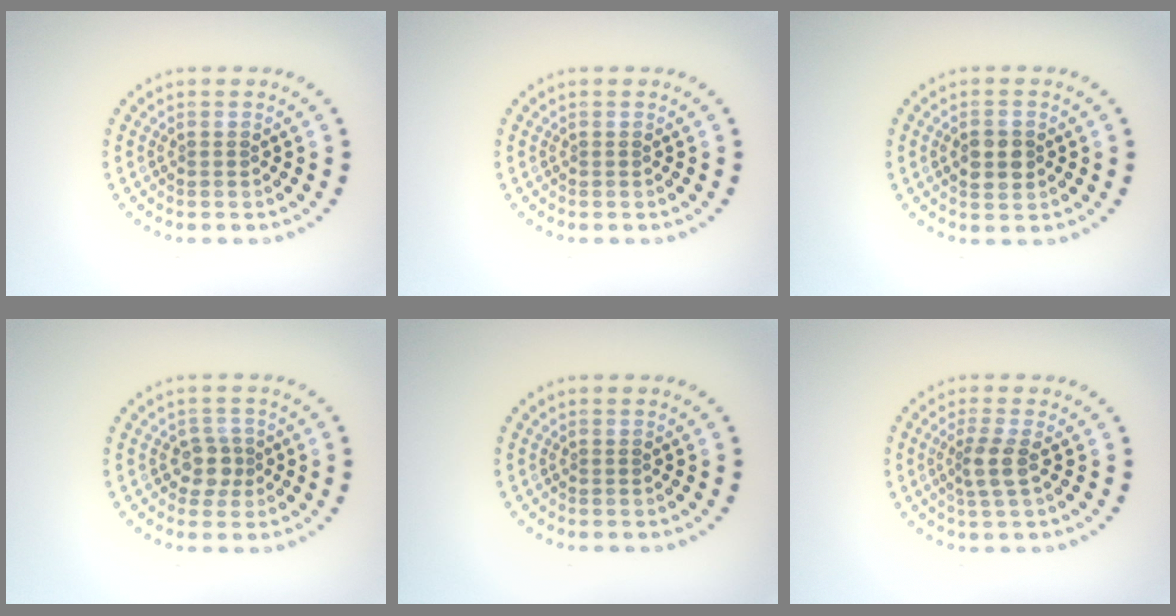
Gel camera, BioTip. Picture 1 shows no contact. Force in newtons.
{"total": 0.0}
{"total": 2.9, "press": 2.9, "slide": 0.1}
{"total": 2.1, "press": 1.8, "slide": 1.2}
{"total": 0.0}
{"total": 2.3, "press": 1.9, "slide": 1.3}